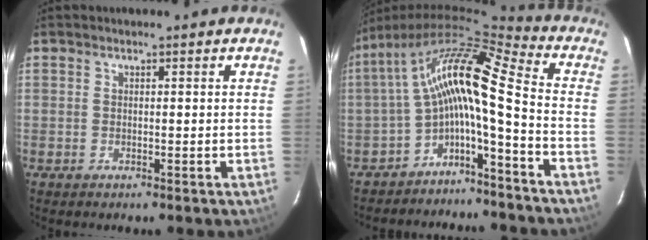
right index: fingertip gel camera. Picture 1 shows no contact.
{"total": 12.7, "force": [-2.5, 1.8, 12.3], "torque": [-0.223, 0.017, -0.058]}